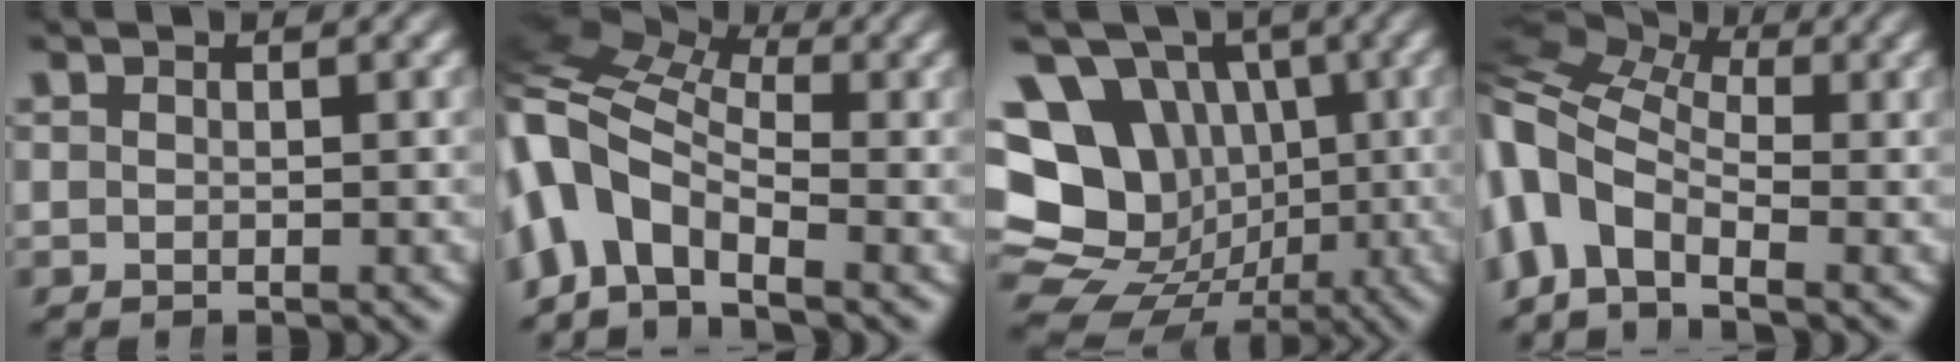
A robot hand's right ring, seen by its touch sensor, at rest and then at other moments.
{"total": 9.8, "force": [0.0, 8.1, 5.6], "torque": [-0.157, -0.027, -0.008]}
{"total": 18.8, "force": [-1.8, 16.7, 8.3], "torque": [-0.189, -0.067, -0.026]}
{"total": 10.5, "force": [-0.4, 9.0, 5.4], "torque": [-0.150, -0.032, -0.012]}